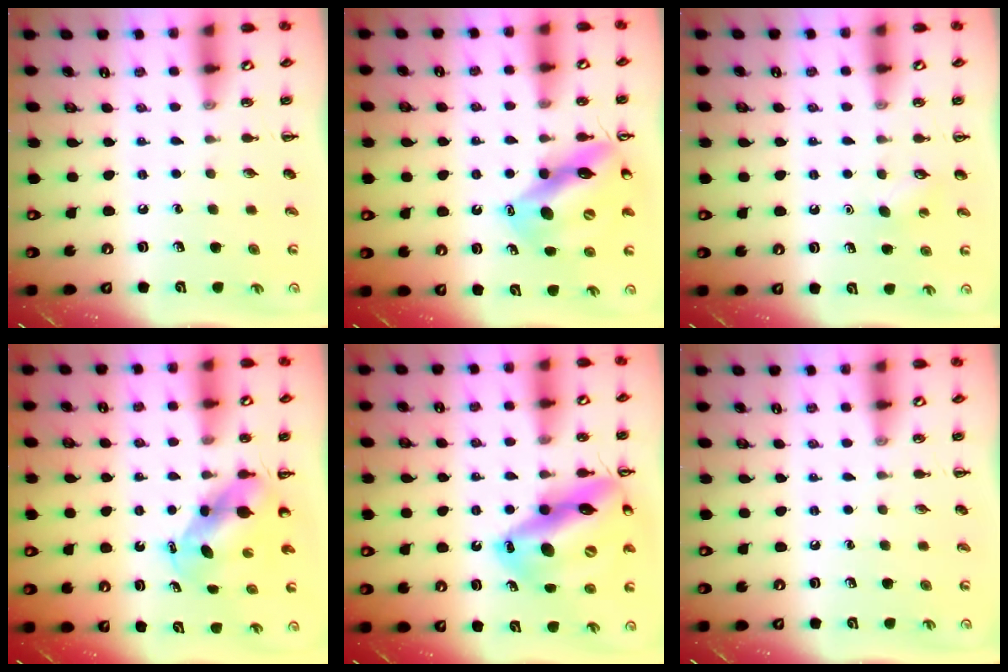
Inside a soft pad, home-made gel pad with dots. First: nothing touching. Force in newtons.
{"total": 13.5, "press": 13.0, "slide": 3.8}
{"total": 2.9, "press": 2.8, "slide": 0.7}
{"total": 5.1, "press": 5.0, "slide": 0.9}
{"total": 20.8, "press": 19.9, "slide": 5.8}
{"total": 0.0}